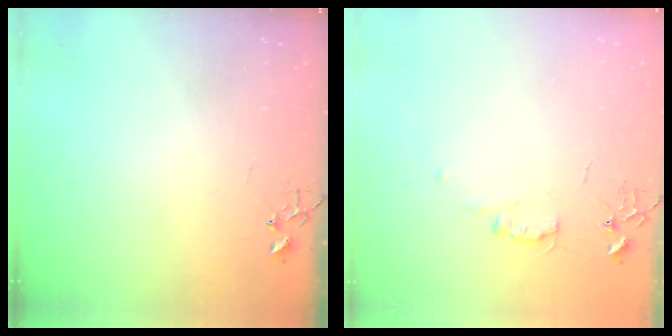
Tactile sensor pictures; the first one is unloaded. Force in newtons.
{"total": 5.8, "press": 5.7, "slide": 0.7}